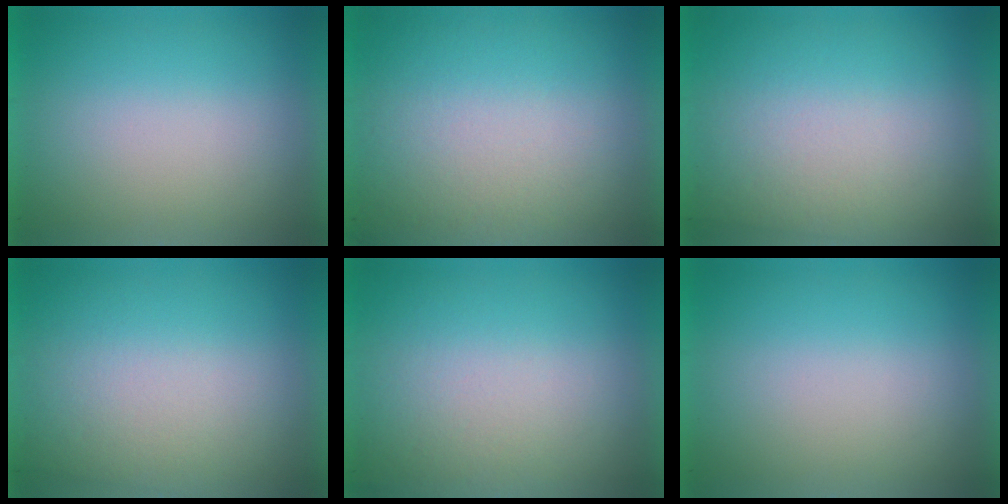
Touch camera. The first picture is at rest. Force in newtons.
{"total": 4.4}
{"total": 2.8}
{"total": 2.1}
{"total": 2.7}
{"total": 0.0}